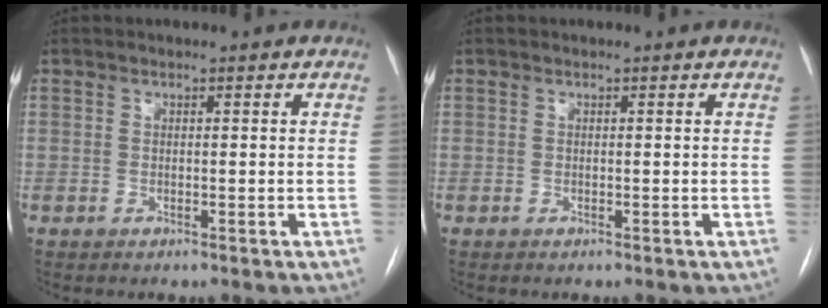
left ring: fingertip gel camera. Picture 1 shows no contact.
{"total": 0.0}